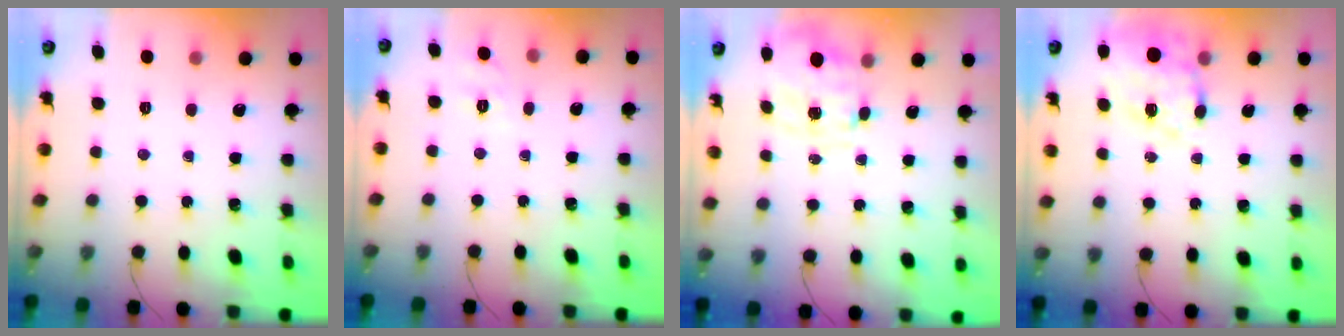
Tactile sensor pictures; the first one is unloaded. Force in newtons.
{"total": 1.8, "press": 0.0, "slide": 1.8}
{"total": 3.4, "press": 3.2, "slide": 1.1}
{"total": 14.6, "press": 14.1, "slide": 3.5}